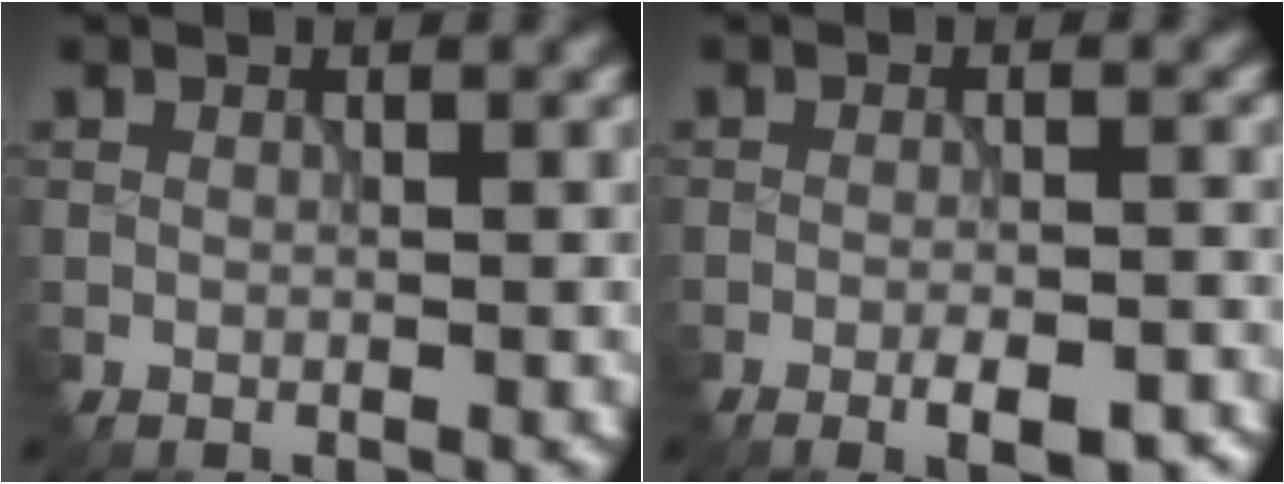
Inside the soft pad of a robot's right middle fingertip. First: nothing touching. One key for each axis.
{"total": 4.3, "fx": -2.7, "fy": 1.0, "fz": 3.1, "tx": -0.051, "ty": 0.002, "tz": -0.034}